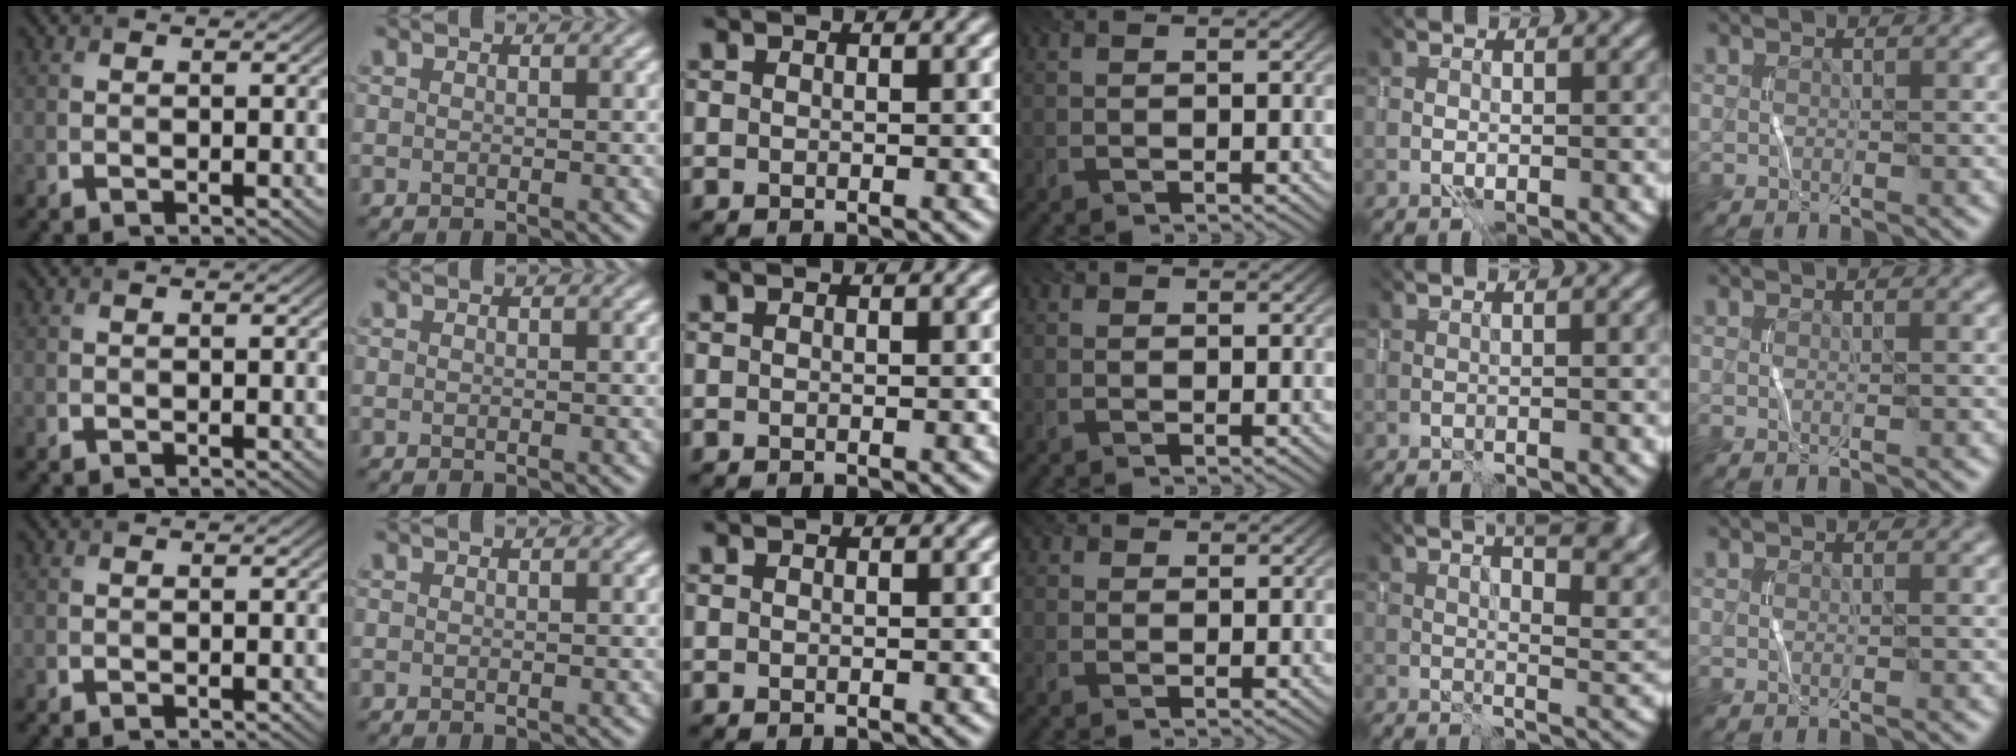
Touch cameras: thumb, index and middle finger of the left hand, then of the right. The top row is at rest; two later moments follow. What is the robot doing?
{"motion": "wrap", "object": "cellophane"}